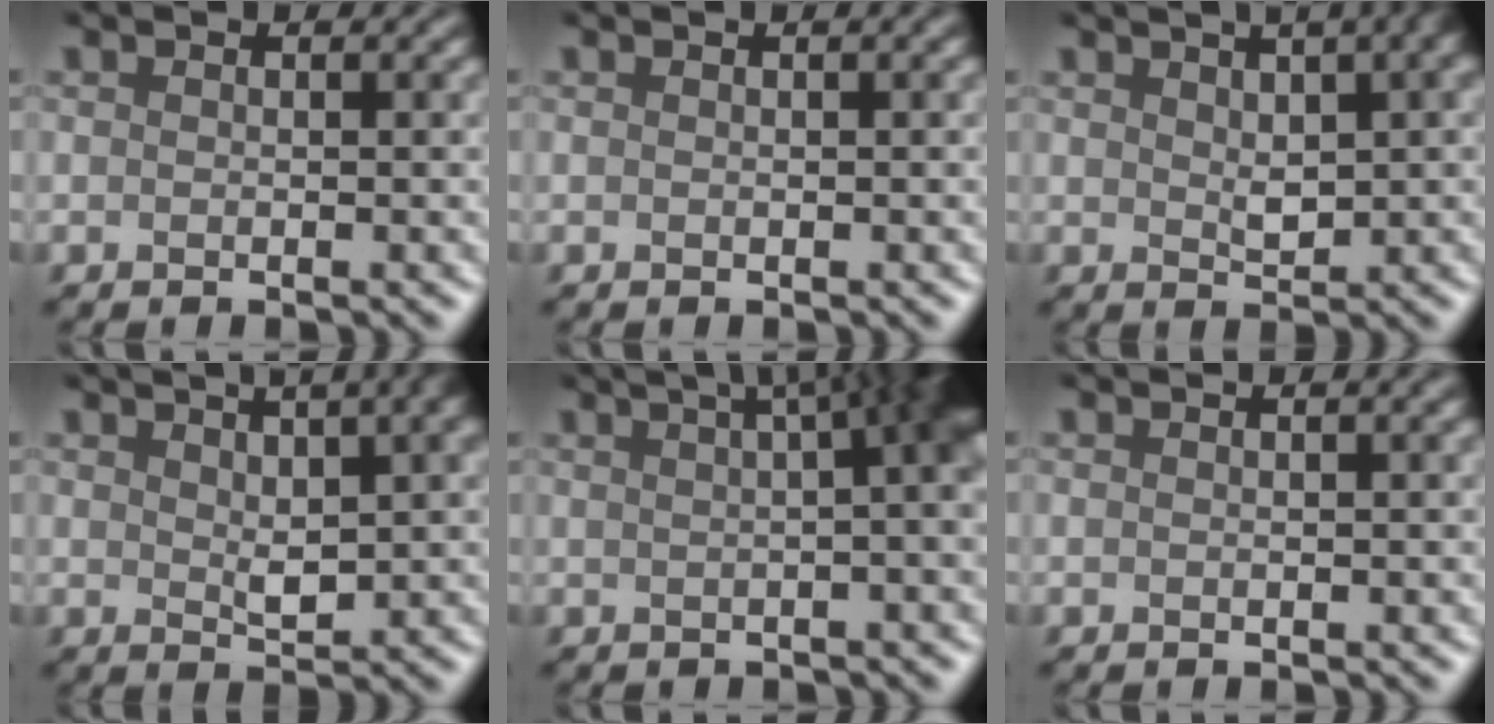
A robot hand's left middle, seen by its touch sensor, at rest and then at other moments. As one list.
[{"total": 1.1, "force": [0.4, 0.6, 0.9], "torque": [-0.004, 0.007, -0.003]}, {"total": 8.8, "force": [3.2, 3.6, 7.4], "torque": [-0.084, 0.043, 0.048]}, {"total": 7.7, "force": [3.2, 2.8, 6.4], "torque": [-0.084, 0.039, 0.052]}, {"total": 12.7, "force": [3.3, 5.1, 11.2], "torque": [-0.087, 0.077, 0.033]}, {"total": 1.4, "force": [0.5, 0.7, 1.1], "torque": [-0.004, 0.008, -0.003]}]